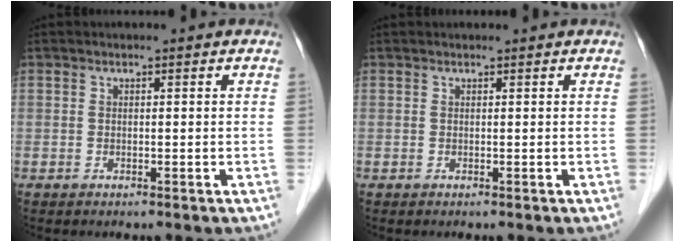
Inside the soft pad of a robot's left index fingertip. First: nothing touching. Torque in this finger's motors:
{"motor_torque": [-0.46, -0.44, 0.02, 0.01]}